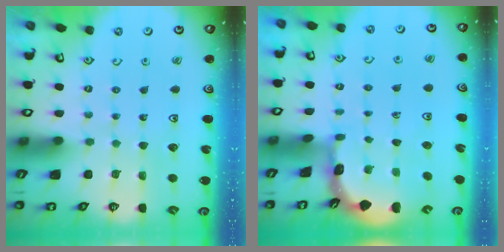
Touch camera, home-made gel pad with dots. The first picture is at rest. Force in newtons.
{"total": 1.7, "press": 1.6, "slide": 0.1}